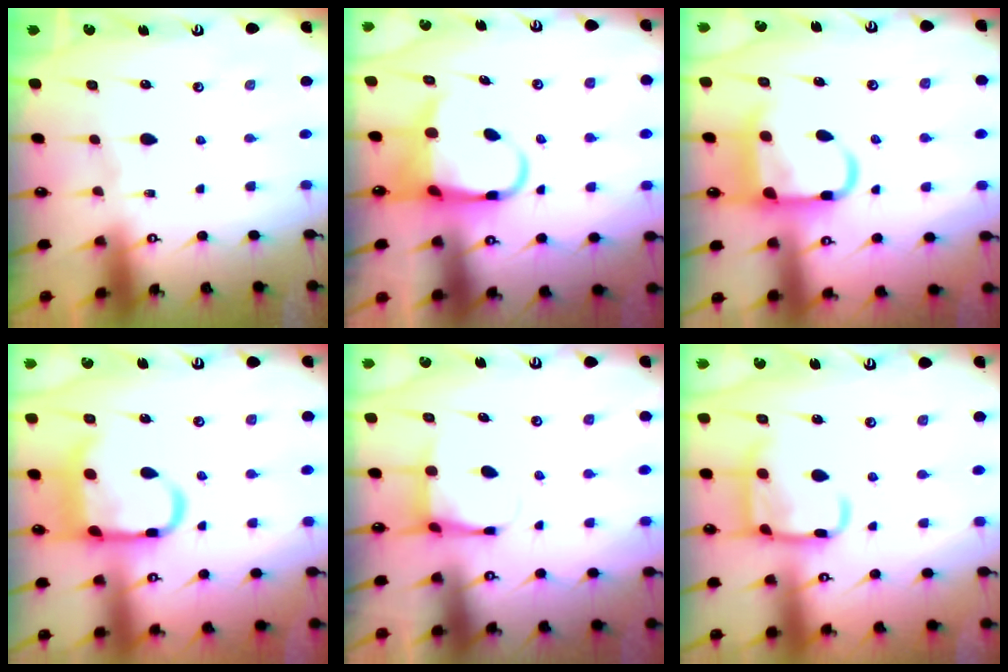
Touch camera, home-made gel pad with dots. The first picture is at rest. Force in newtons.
{"total": 7.2, "press": 7.2, "slide": 1.1}
{"total": 11.2, "press": 11.1, "slide": 1.4}
{"total": 15.1, "press": 15.0, "slide": 1.8}
{"total": 4.3, "press": 4.2, "slide": 0.7}
{"total": 14.1, "press": 14.1, "slide": 1.5}